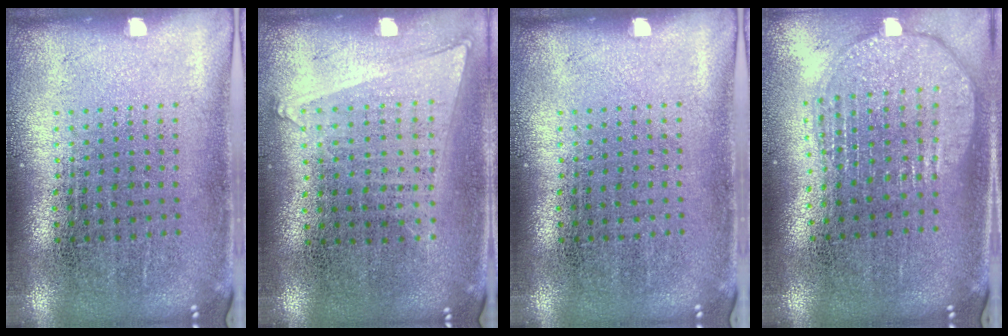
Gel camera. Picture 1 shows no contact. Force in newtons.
{"total": 1.1, "press": 1.0, "slide": 0.5}
{"total": 0.0}
{"total": 2.0, "press": 1.6, "slide": 1.1}